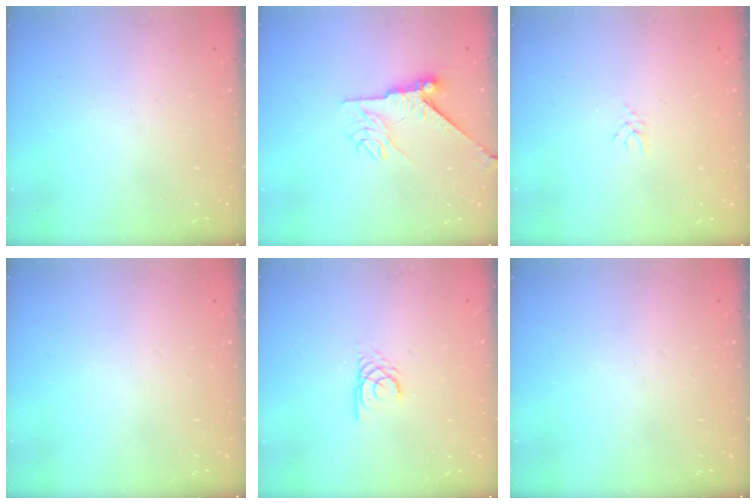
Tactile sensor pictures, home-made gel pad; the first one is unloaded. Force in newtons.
{"total": 8.2, "press": 8.1, "slide": 0.7}
{"total": 2.1, "press": 2.1, "slide": 0.3}
{"total": 0.0}
{"total": 2.3, "press": 2.3, "slide": 0.1}
{"total": 0.0}